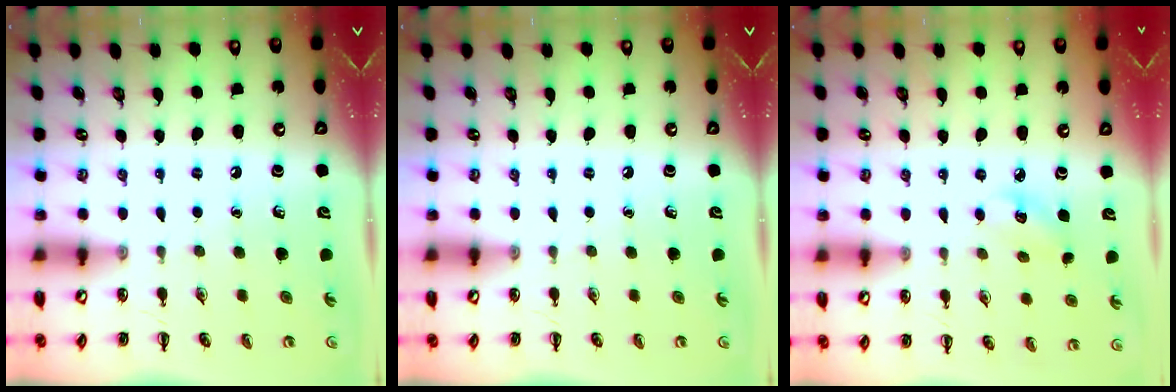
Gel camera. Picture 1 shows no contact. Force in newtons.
{"total": 0.0}
{"total": 4.1, "press": 3.9, "slide": 1.2}